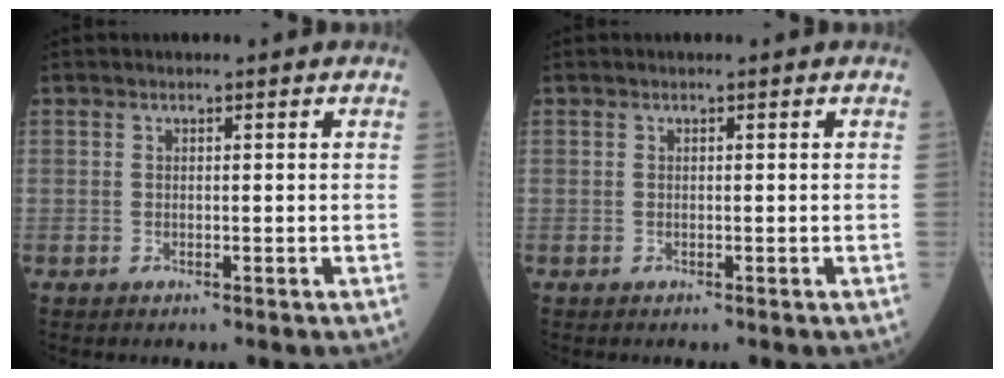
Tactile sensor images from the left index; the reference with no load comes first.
{"total": 0.0}